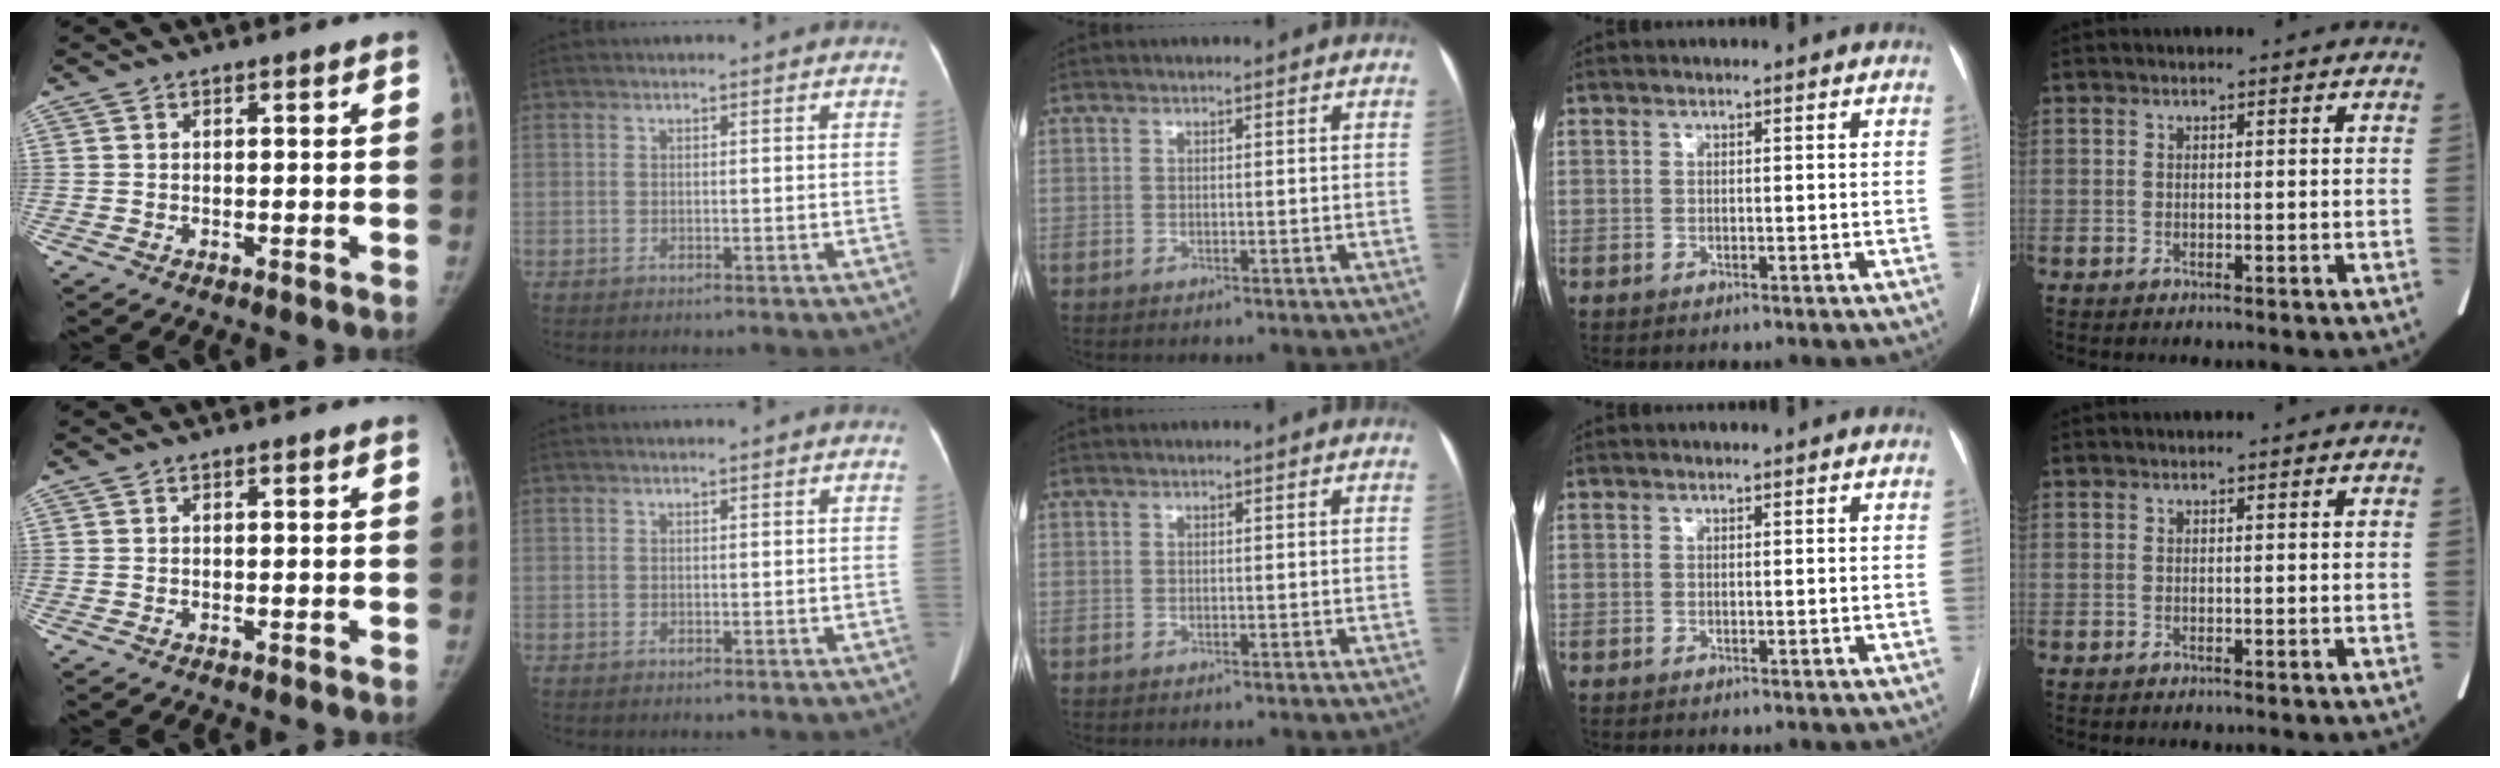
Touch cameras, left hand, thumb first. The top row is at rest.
{}